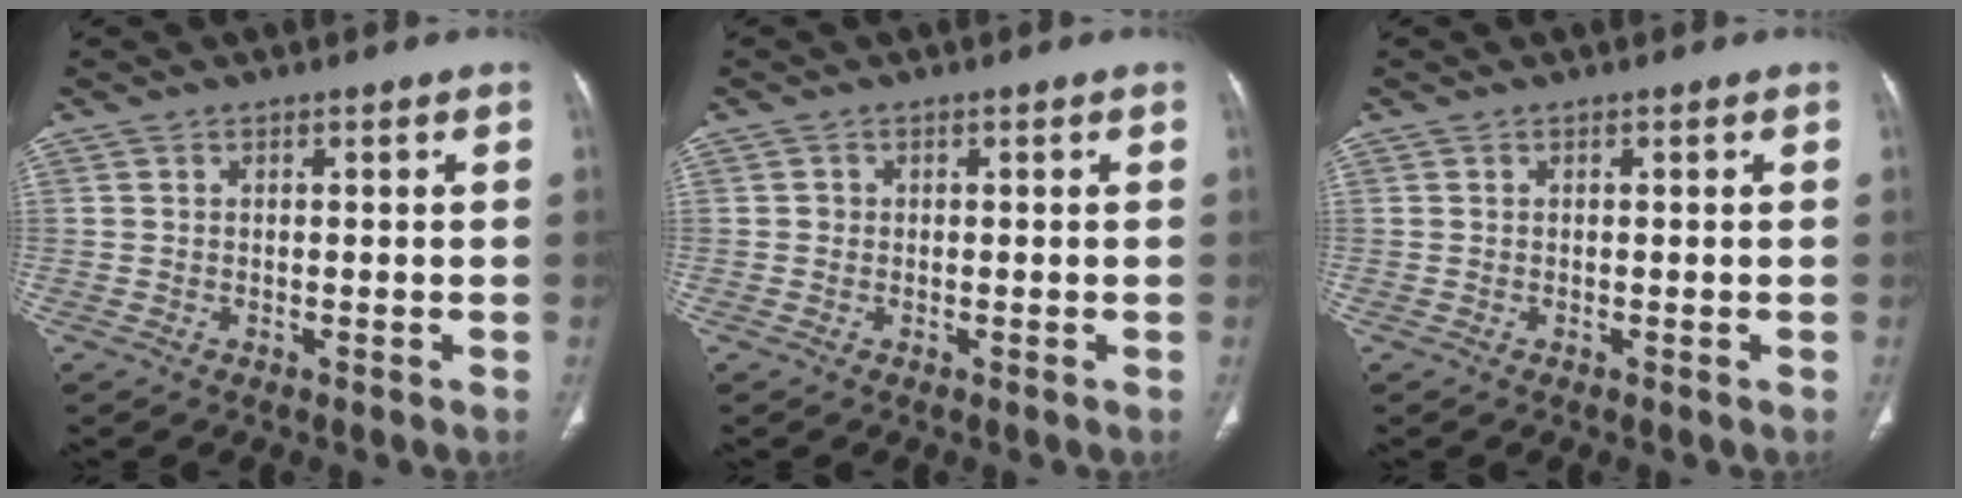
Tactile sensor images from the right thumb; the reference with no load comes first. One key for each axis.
{"total": 0.8, "fx": 0.0, "fy": 0.7, "fz": 0.1, "tx": 0.002, "ty": 0.003, "tz": -0.001}
{"total": 0.0}